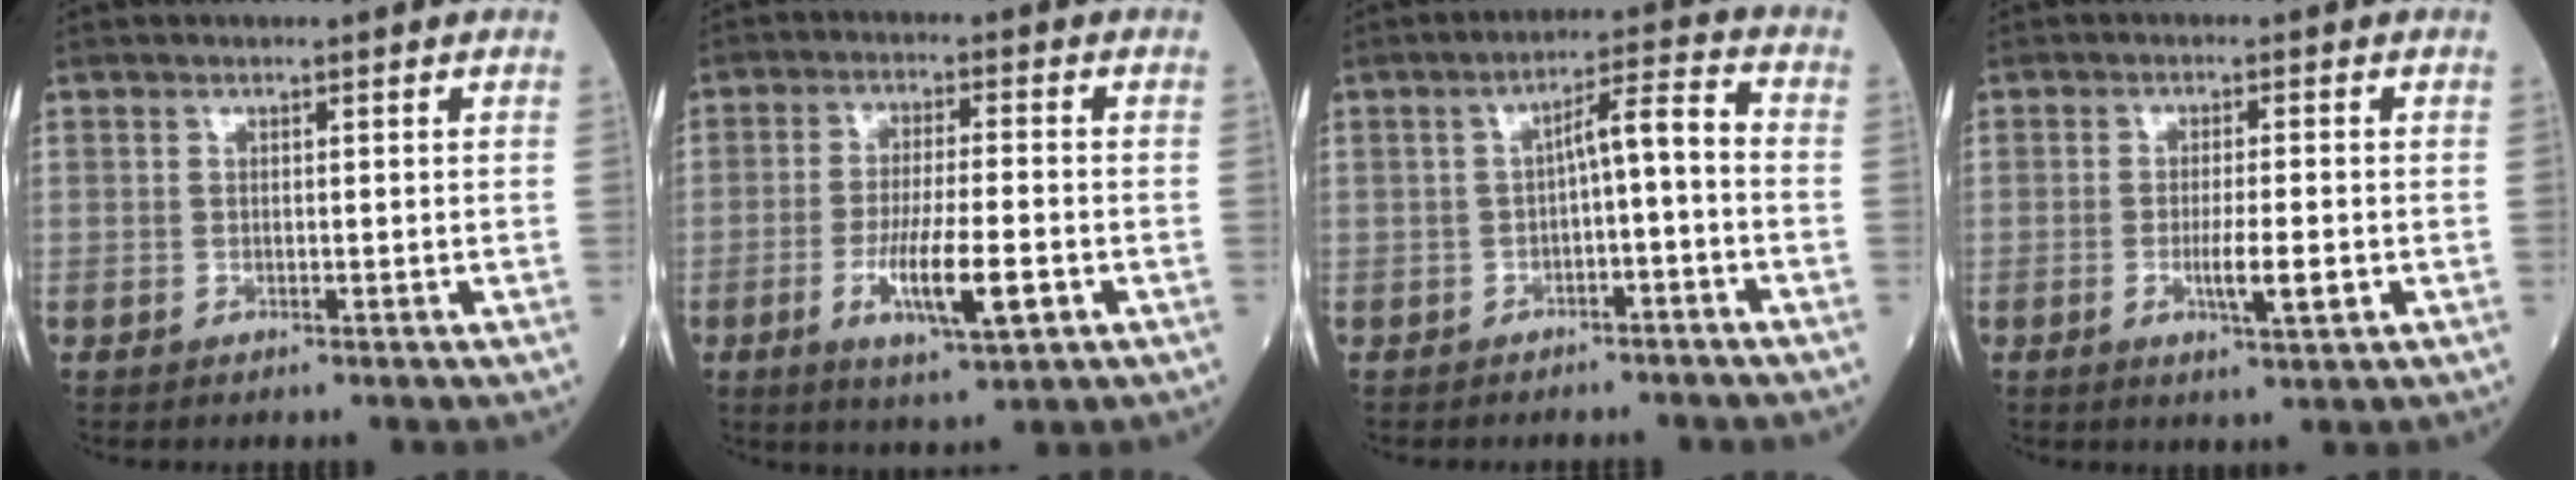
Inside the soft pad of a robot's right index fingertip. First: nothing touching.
{"total": 9.3, "force": [-3.0, 1.4, 8.7], "torque": [-0.156, -0.011, -0.048]}
{"total": 5.3, "force": [-1.4, 0.9, 5.0], "torque": [-0.076, 0.027, -0.021]}
{"total": 6.8, "force": [-1.8, 0.6, 6.5], "torque": [-0.112, -0.010, -0.027]}